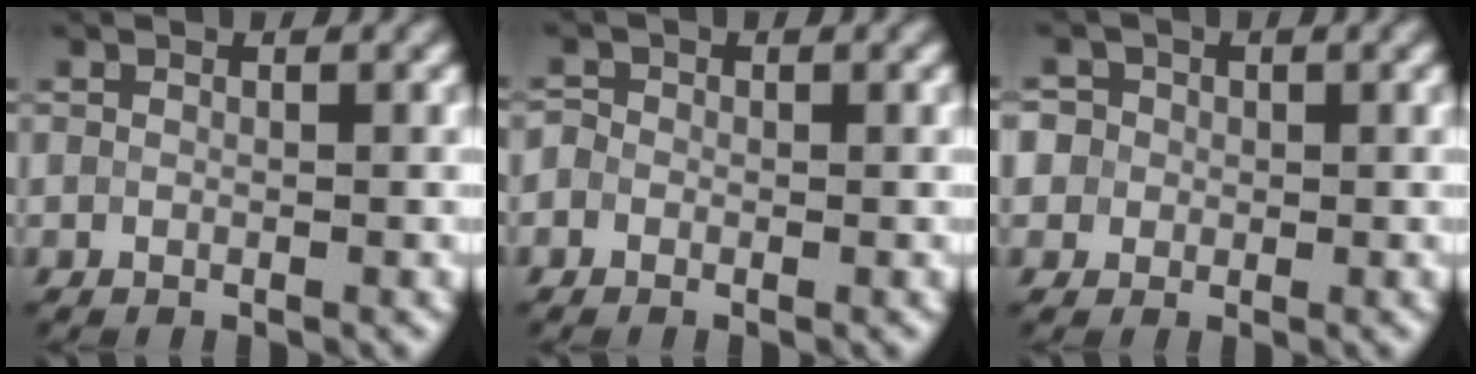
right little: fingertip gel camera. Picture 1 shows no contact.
{"total": 1.1, "force": [-0.4, 1.0, 0.4], "torque": [0.000, 0.010, -0.012]}
{"total": 4.1, "force": [-0.4, 4.0, 1.1], "torque": [-0.013, 0.027, -0.042]}